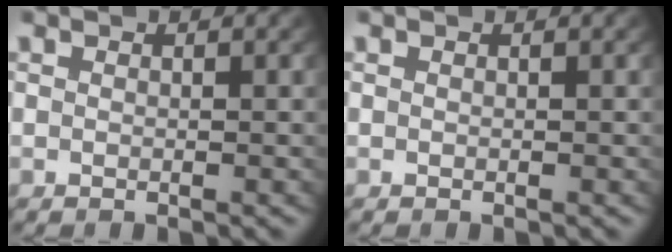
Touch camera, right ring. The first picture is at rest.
{"total": 0.0}